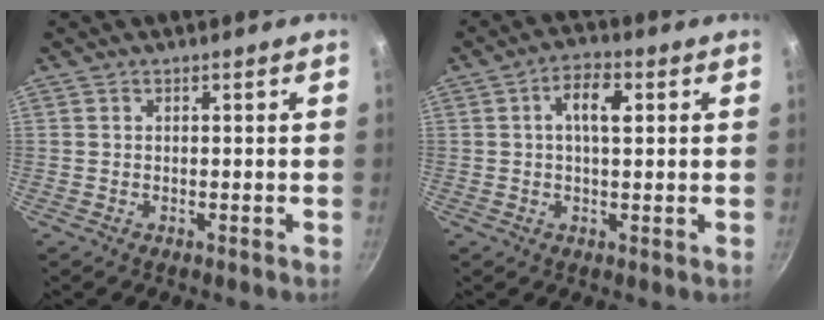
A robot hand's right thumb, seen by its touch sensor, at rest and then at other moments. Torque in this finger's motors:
{"motor_torque": [-0.25, 1.53, 0.79, 0.17, 0.03]}